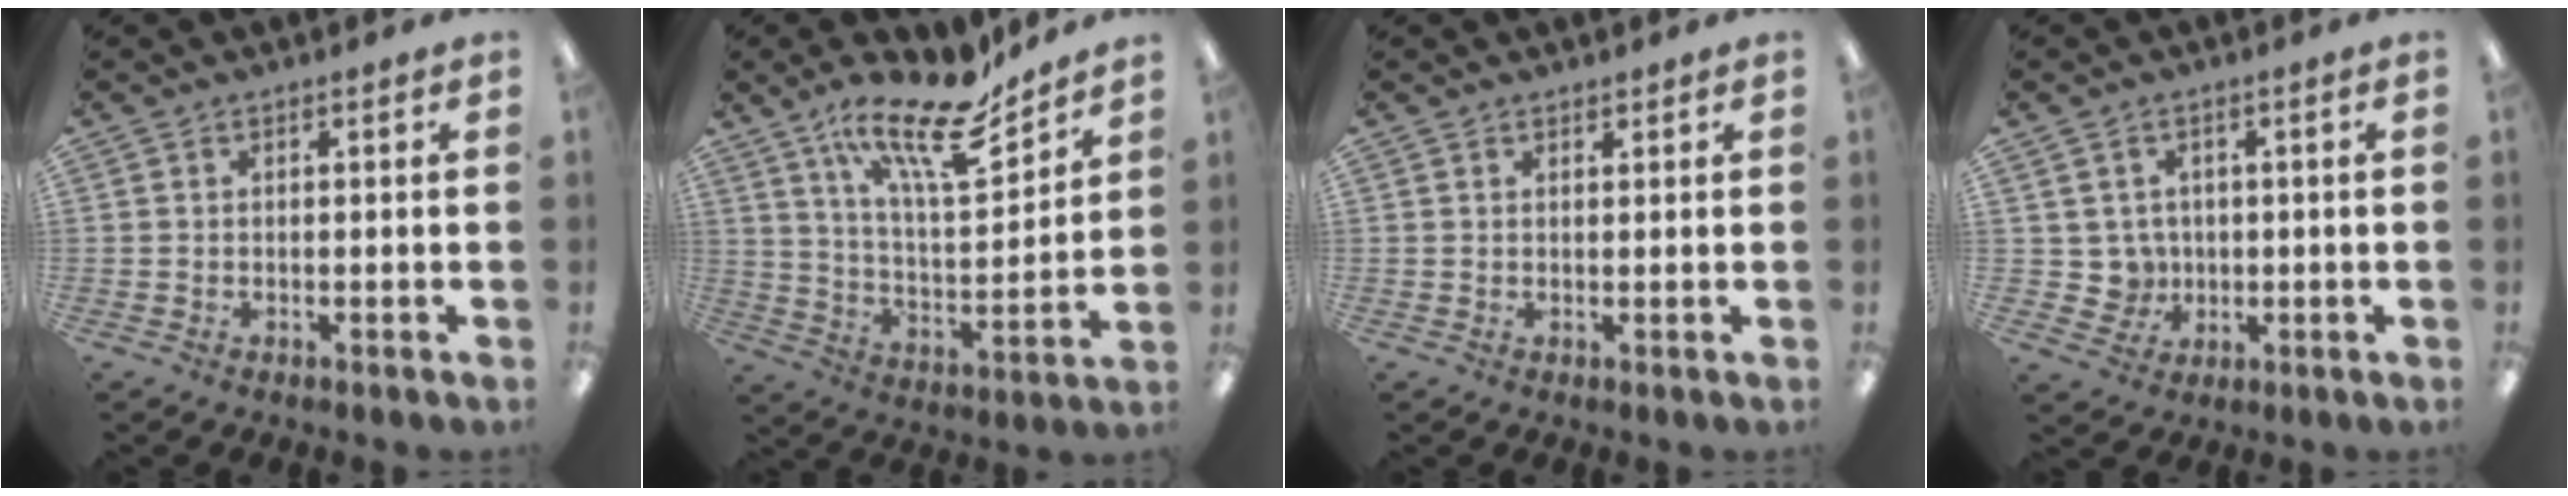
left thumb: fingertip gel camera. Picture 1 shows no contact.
{"total": 18.5, "force": [14.0, 5.3, 10.9], "torque": [-0.186, -0.090, 0.236]}
{"total": 0.9, "force": [0.9, 0.3, 0.1], "torque": [-0.002, 0.001, 0.016]}
{"total": 4.5, "force": [0.7, 4.4, 0.7], "torque": [-0.012, 0.003, 0.014]}